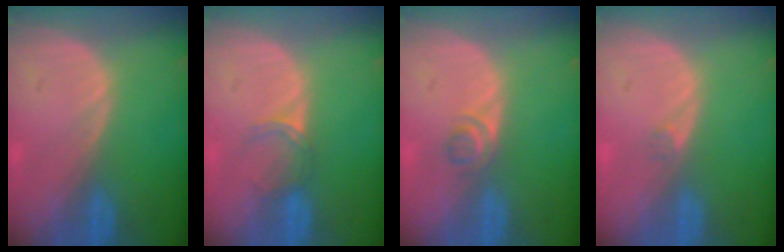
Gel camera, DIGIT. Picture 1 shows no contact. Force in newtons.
{"total": 2.5, "press": 2.0, "slide": 1.4}
{"total": 2.2, "press": 2.0, "slide": 0.9}
{"total": 0.8, "press": 0.7, "slide": 0.4}